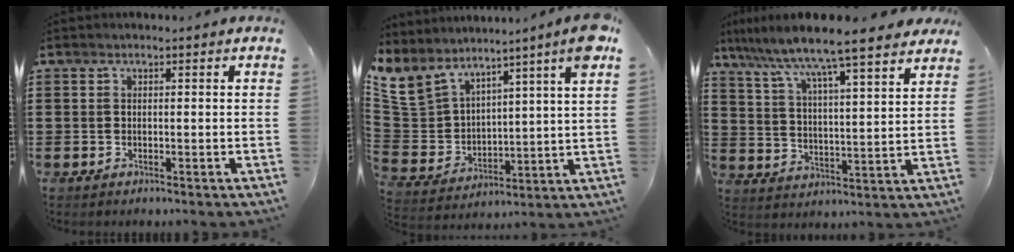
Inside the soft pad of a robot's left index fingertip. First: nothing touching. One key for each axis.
{"total": 8.6, "fx": 7.6, "fy": 2.3, "fz": 3.5, "tx": -0.101, "ty": -0.040, "tz": 0.134}
{"total": 7.6, "fx": 6.9, "fy": 0.1, "fz": 3.1, "tx": -0.090, "ty": -0.045, "tz": 0.111}